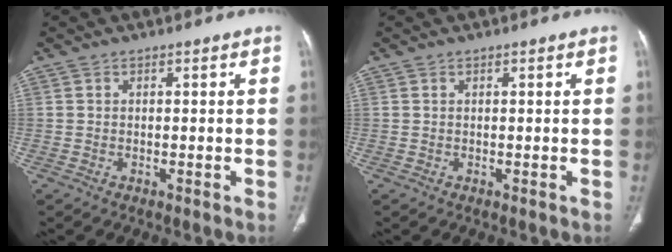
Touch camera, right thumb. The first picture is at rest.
{"total": 0.0}